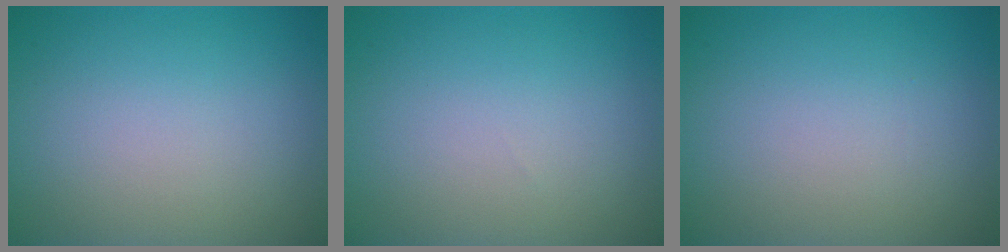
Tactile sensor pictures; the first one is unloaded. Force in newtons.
{"total": 0.0}
{"total": 0.0}